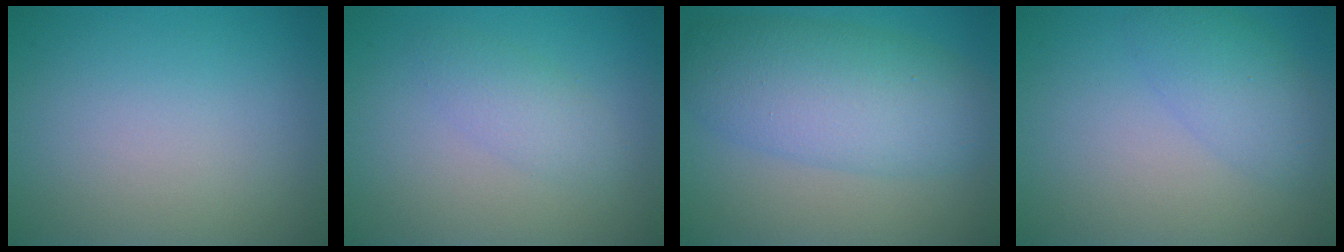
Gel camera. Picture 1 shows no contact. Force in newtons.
{"total": 2.1, "press": 2.1, "slide": 0.1}
{"total": 7.4, "press": 7.4, "slide": 0.2}
{"total": 3.3, "press": 3.3, "slide": 0.2}